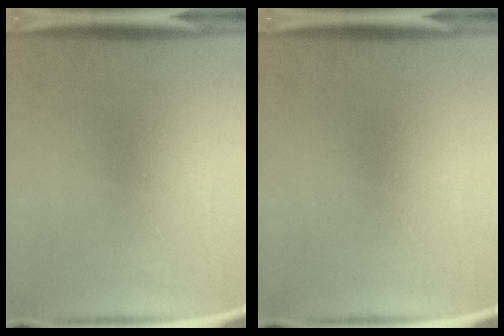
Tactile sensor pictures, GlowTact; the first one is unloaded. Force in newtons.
{"total": 0.0}